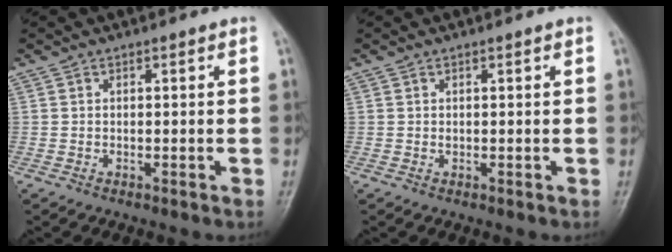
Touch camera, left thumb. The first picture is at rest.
{"total": 0.7, "force": [0.3, 0.3, 0.5], "torque": [-0.005, 0.000, 0.006]}